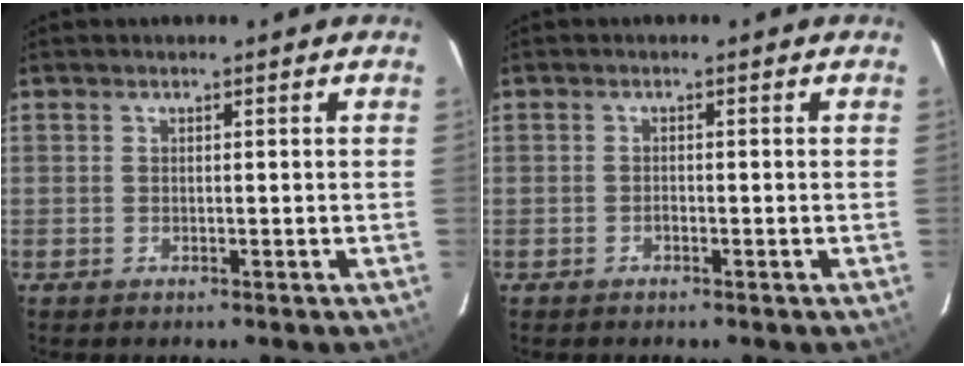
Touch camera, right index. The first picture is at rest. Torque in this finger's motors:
{"motor_torque": [0.15, 0.14, 0.16, 0.01]}